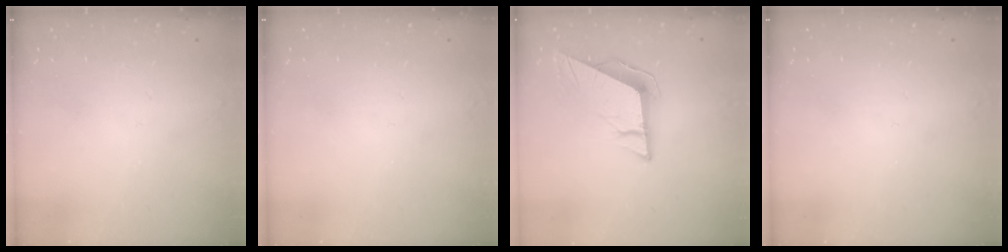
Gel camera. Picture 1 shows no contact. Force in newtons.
{"total": 0.0}
{"total": 9.5, "press": 9.4, "slide": 1.7}
{"total": 0.0}